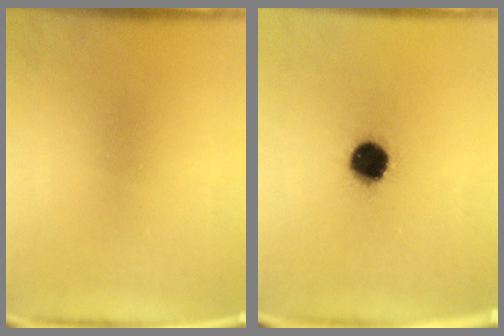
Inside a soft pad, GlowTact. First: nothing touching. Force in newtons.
{"total": 10.6}